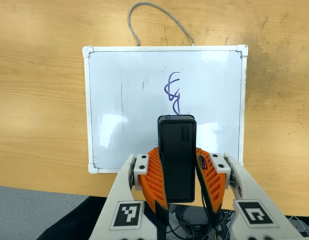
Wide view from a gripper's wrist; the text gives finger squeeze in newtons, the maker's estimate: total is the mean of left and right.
{"total": 6.9, "left": 5.7, "right": 8.1}